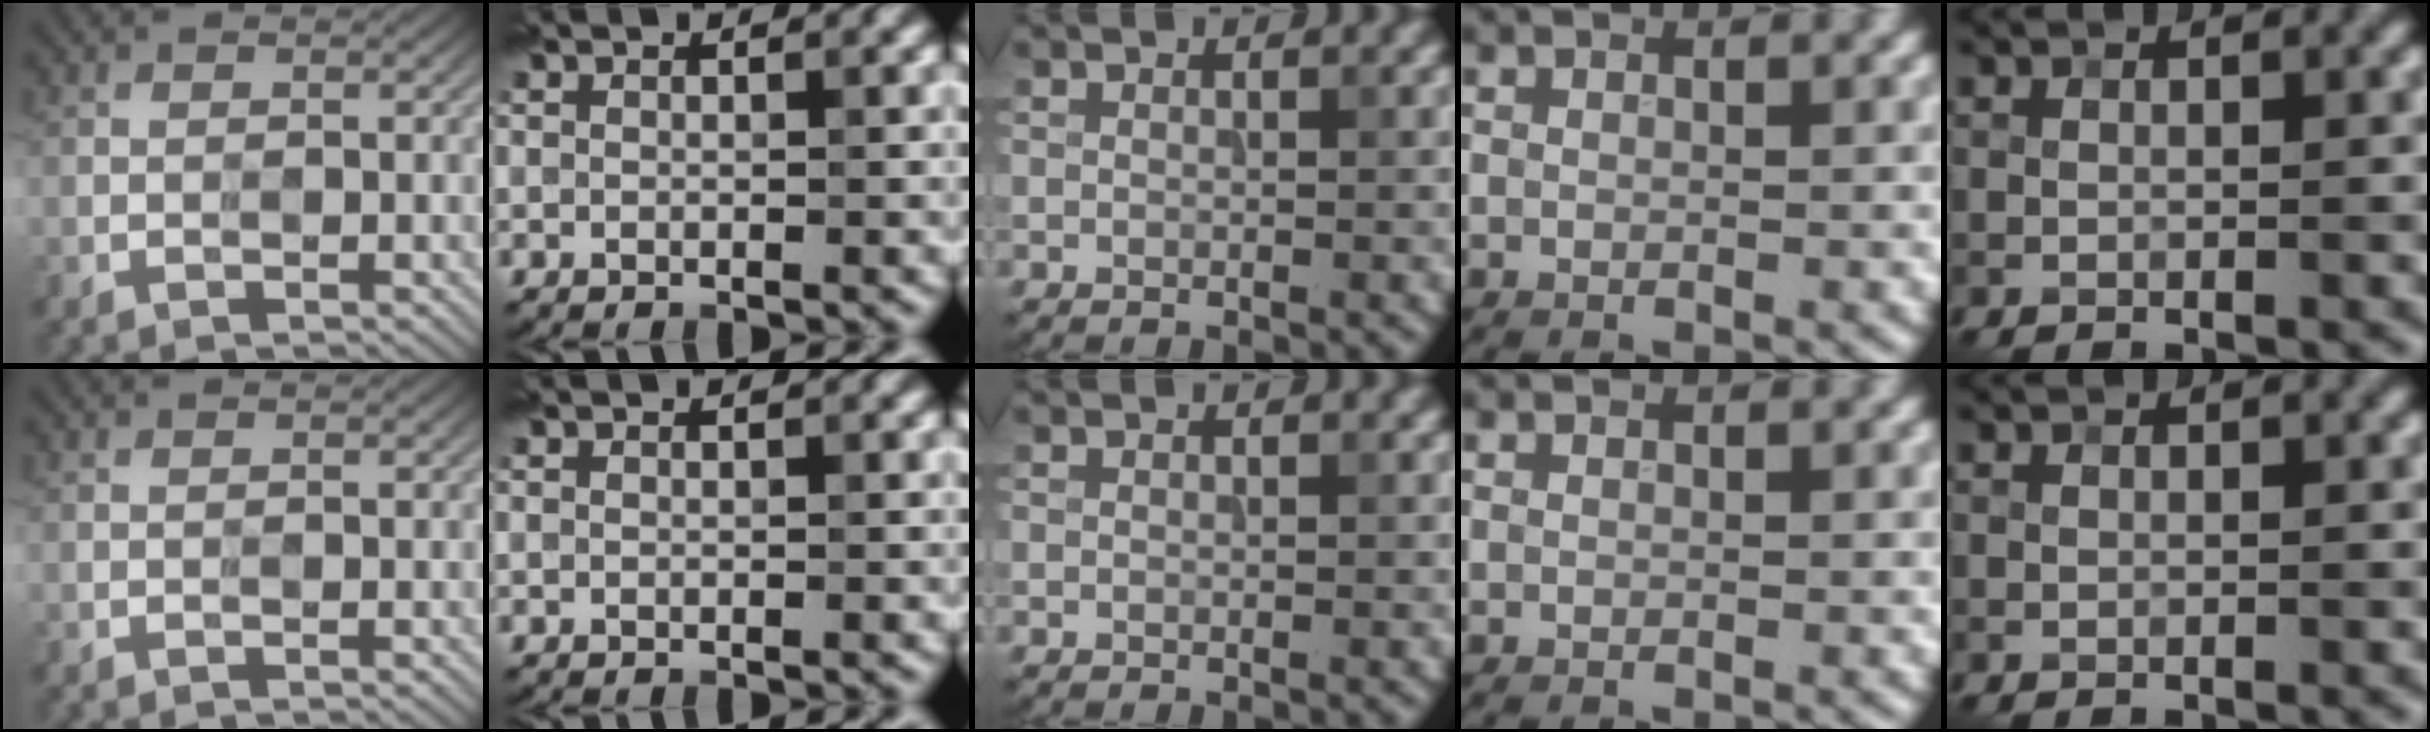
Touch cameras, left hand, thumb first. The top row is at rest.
{}